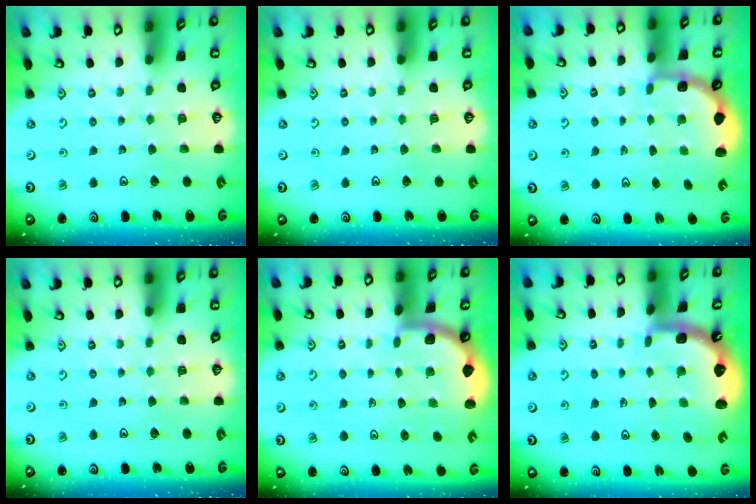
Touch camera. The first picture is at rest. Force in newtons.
{"total": 0.0}
{"total": 2.7, "press": 2.3, "slide": 1.4}
{"total": 0.0}
{"total": 1.9, "press": 1.9, "slide": 0.0}
{"total": 2.7, "press": 1.5, "slide": 2.2}